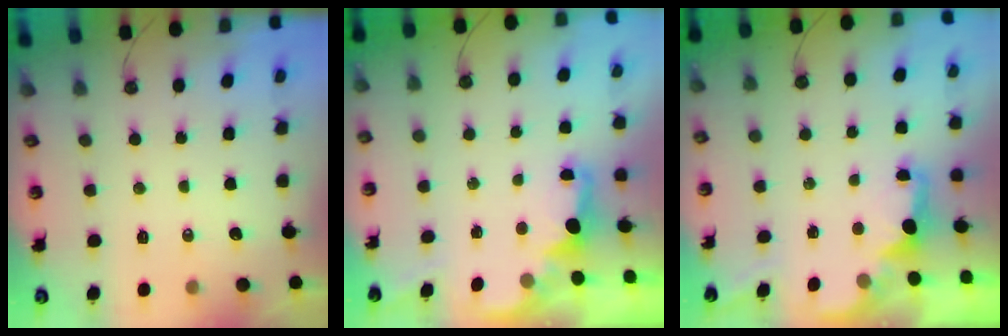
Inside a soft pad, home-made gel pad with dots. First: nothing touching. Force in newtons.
{"total": 2.0, "press": 1.9, "slide": 0.7}
{"total": 2.1, "press": 1.9, "slide": 0.8}